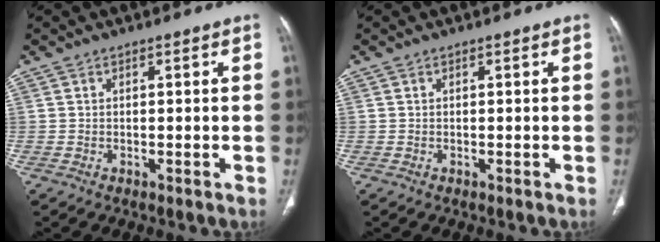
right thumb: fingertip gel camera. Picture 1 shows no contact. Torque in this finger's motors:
{"motor_torque": [0.05, 0.11, -0.03, 0.03, 0.00]}